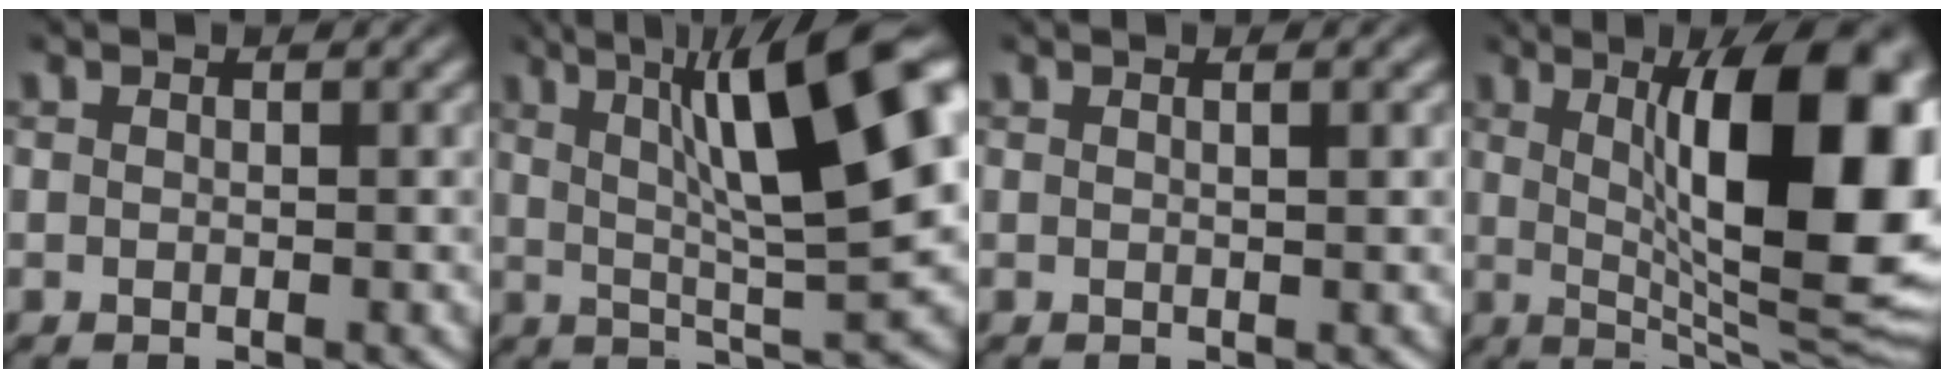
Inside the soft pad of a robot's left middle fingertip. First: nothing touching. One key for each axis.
{"total": 13.0, "fx": 3.8, "fy": 3.1, "fz": 12.1, "tx": -0.171, "ty": 0.016, "tz": 0.059}
{"total": 1.3, "fx": 0.5, "fy": 0.4, "fz": 1.2, "tx": -0.012, "ty": 0.003, "tz": -0.001}
{"total": 15.6, "fx": 2.5, "fy": 5.0, "fz": 14.6, "tx": -0.184, "ty": 0.005, "tz": 0.033}